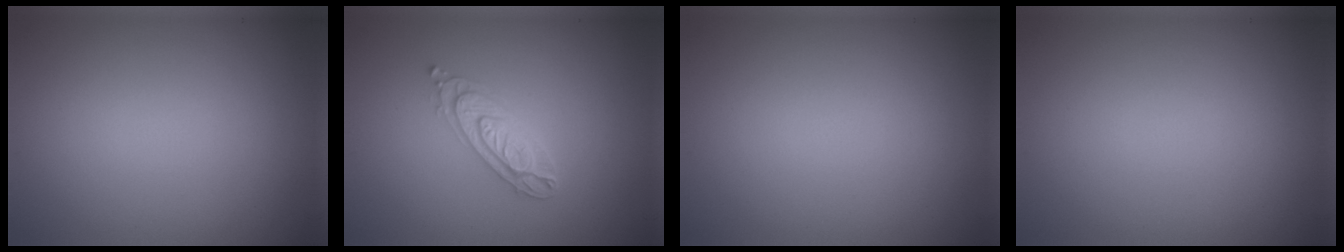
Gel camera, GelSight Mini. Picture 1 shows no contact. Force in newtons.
{"total": 2.6, "press": 2.5, "slide": 0.5}
{"total": 0.0}
{"total": 0.0}